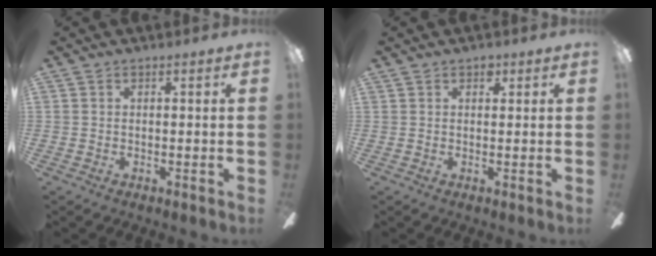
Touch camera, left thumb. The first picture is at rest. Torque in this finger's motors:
{"motor_torque": [0.29, -0.02, 0.25, -0.10, 0.00]}